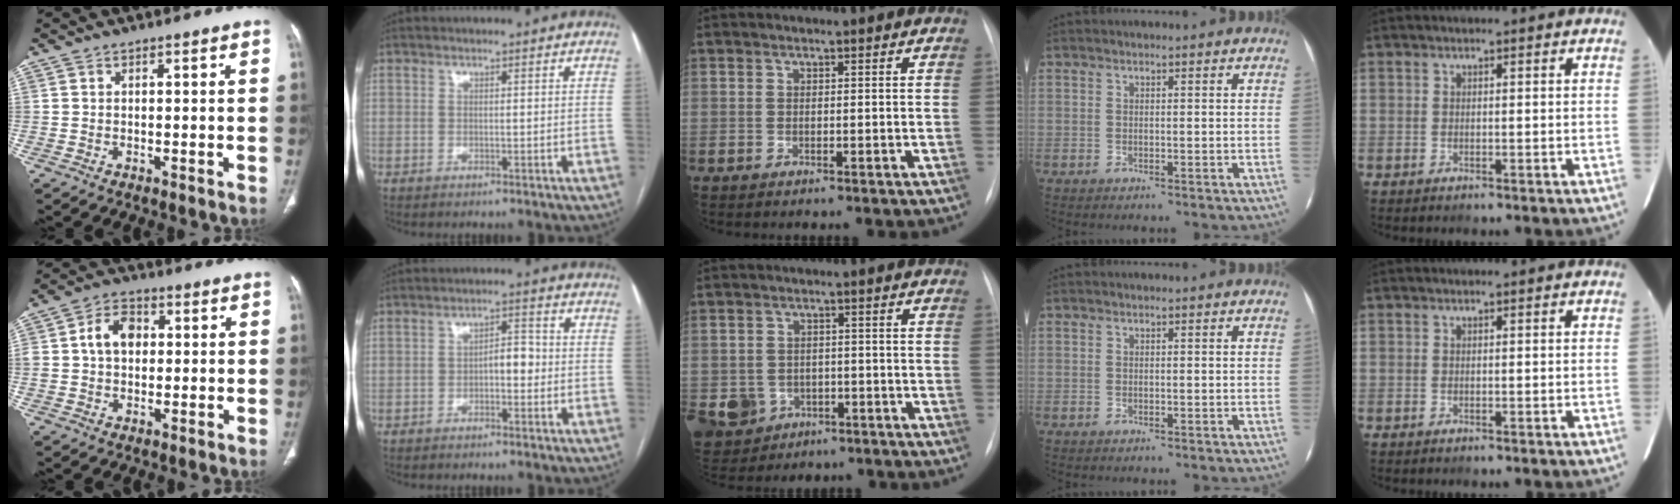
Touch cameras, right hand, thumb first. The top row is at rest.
{"thumb": {"total": 7.2, "force": [0.9, 5.2, 4.9], "torque": [-0.069, 0.014, 0.013]}, "index": {"total": 3.7, "force": [-0.7, 1.7, 3.2], "torque": [-0.045, 0.014, -0.013]}, "middle": {"total": 9.2, "force": [-4.1, 7.8, 2.4], "torque": [-0.068, 0.008, -0.050]}}